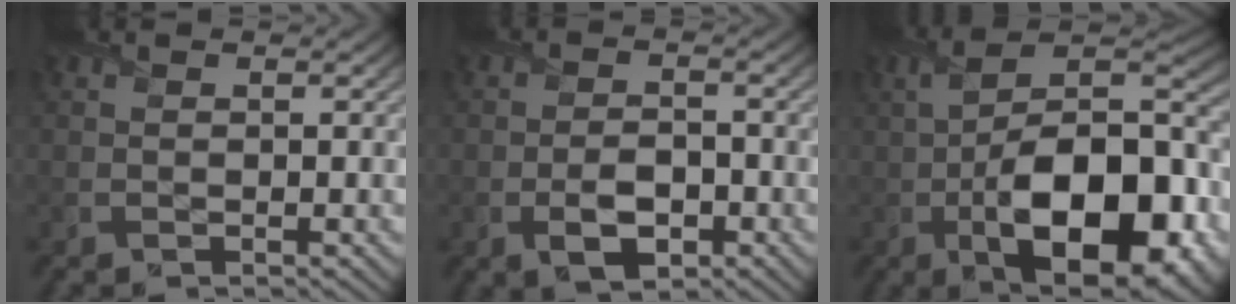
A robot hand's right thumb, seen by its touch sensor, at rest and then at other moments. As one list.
[{"total": 4.6, "force": [-1.9, 2.7, 3.2], "torque": [-0.061, -0.007, -0.034]}, {"total": 18.2, "force": [-4.9, 9.0, 15.0], "torque": [-0.260, -0.033, -0.068]}]